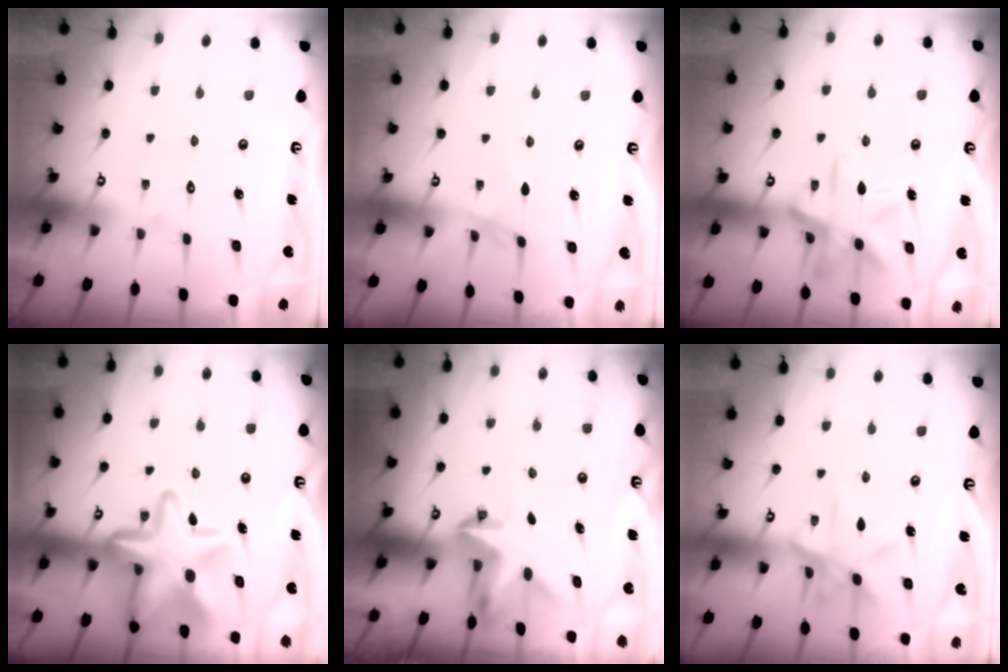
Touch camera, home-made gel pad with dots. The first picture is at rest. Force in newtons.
{"total": 2.5, "press": 2.5, "slide": 0.5}
{"total": 12.8, "press": 12.7, "slide": 1.0}
{"total": 18.0, "press": 17.9, "slide": 2.0}
{"total": 3.2, "press": 3.2, "slide": 0.1}
{"total": 9.4, "press": 9.4, "slide": 0.6}